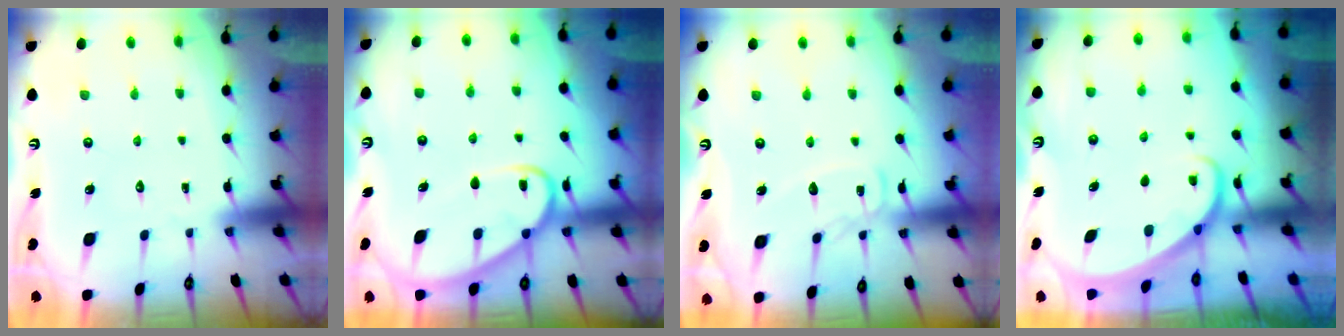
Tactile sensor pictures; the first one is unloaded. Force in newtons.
{"total": 8.9, "press": 8.9, "slide": 1.0}
{"total": 8.5, "press": 8.5, "slide": 0.7}
{"total": 2.3, "press": 2.3, "slide": 0.1}